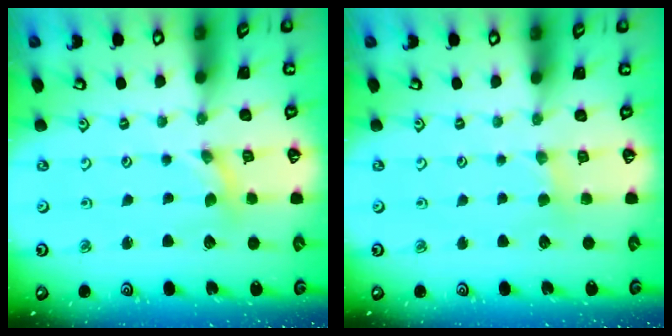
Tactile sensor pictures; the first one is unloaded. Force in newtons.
{"total": 2.2, "press": 2.2, "slide": 0.4}